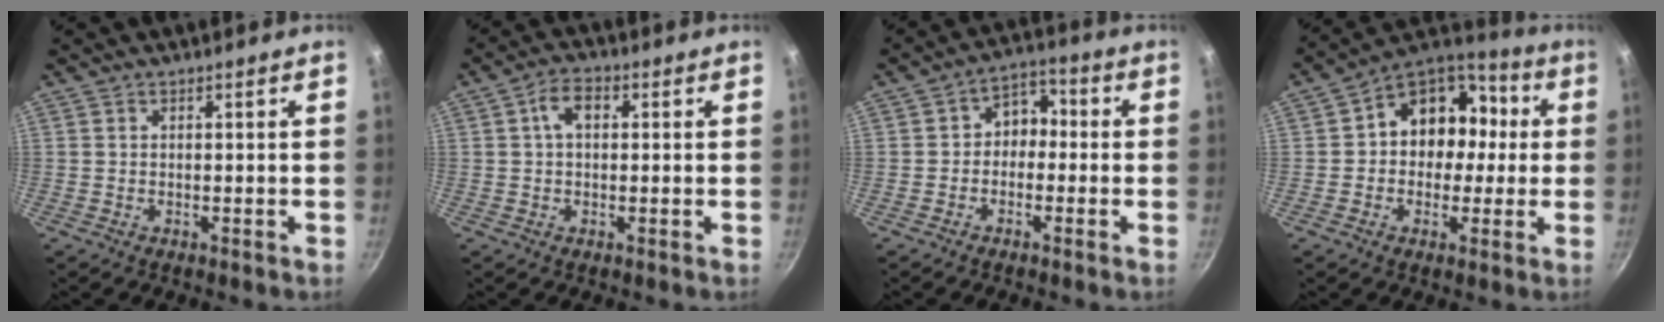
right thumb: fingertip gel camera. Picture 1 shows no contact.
{"total": 5.0, "force": [1.0, 3.2, 3.7], "torque": [-0.051, 0.012, 0.011]}
{"total": 6.0, "force": [-0.6, 4.7, 3.6], "torque": [-0.011, 0.027, -0.027]}
{"total": 14.1, "force": [0.6, 11.7, 7.7], "torque": [-0.059, 0.043, -0.009]}